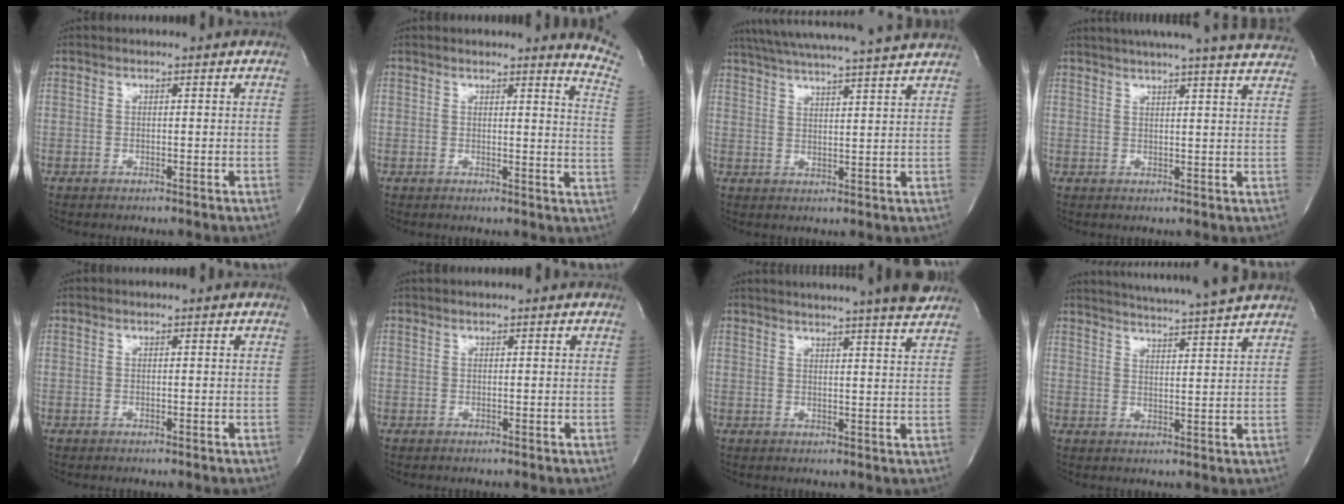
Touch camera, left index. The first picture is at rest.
{"total": 7.4, "force": [7.1, -1.3, 1.5], "torque": [-0.016, -0.092, 0.051]}
{"total": 19.3, "force": [17.5, -0.3, 8.2], "torque": [-0.148, 0.008, 0.242]}
{"total": 22.2, "force": [20.1, 0.3, 9.5], "torque": [-0.153, -0.013, 0.245]}
{"total": 0.0}
{"total": 0.9, "force": [0.8, -0.1, 0.4], "torque": [-0.009, 0.017, 0.016]}
{"total": 16.1, "force": [14.5, -0.3, 6.8], "torque": [-0.113, -0.015, 0.179]}
{"total": 13.5, "force": [12.4, -1.3, 5.1], "torque": [-0.094, -0.011, 0.170]}